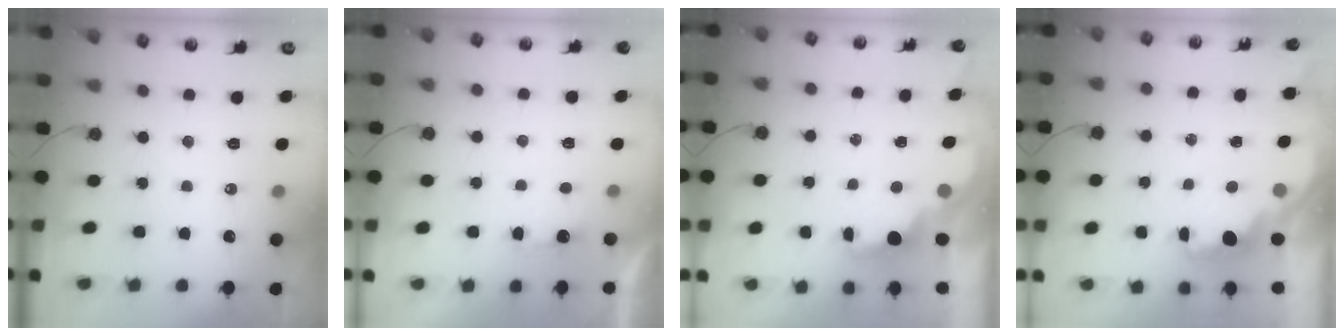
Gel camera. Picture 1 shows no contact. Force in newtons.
{"total": 1.7, "press": 1.5, "slide": 0.8}
{"total": 1.9, "press": 1.7, "slide": 0.8}
{"total": 2.1, "press": 2.0, "slide": 0.6}